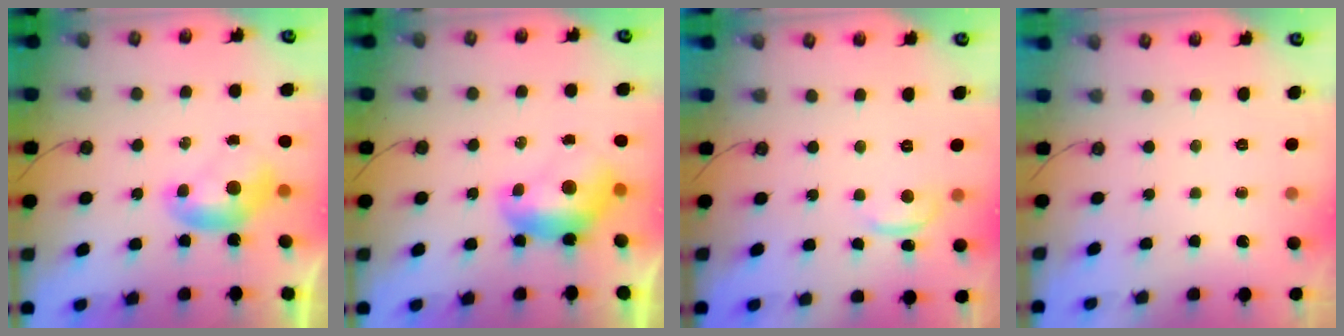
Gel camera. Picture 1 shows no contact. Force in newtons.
{"total": 1.6, "press": 1.6, "slide": 0.4}
{"total": 1.4, "press": 1.3, "slide": 0.5}
{"total": 0.0}